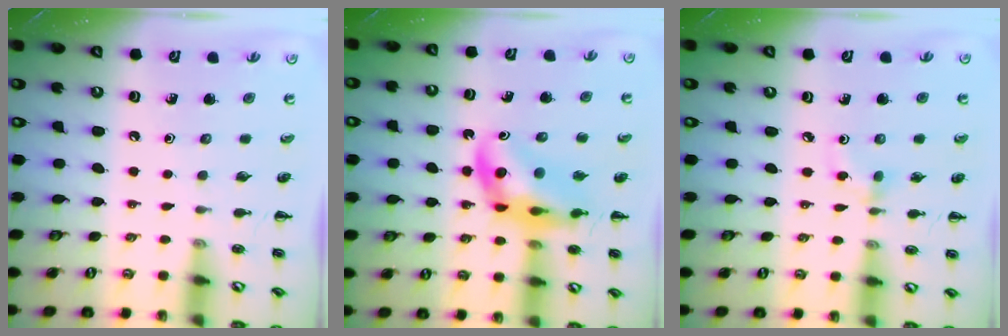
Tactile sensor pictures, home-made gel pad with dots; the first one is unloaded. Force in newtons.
{"total": 12.3, "press": 11.8, "slide": 3.4}
{"total": 2.8, "press": 2.6, "slide": 1.0}